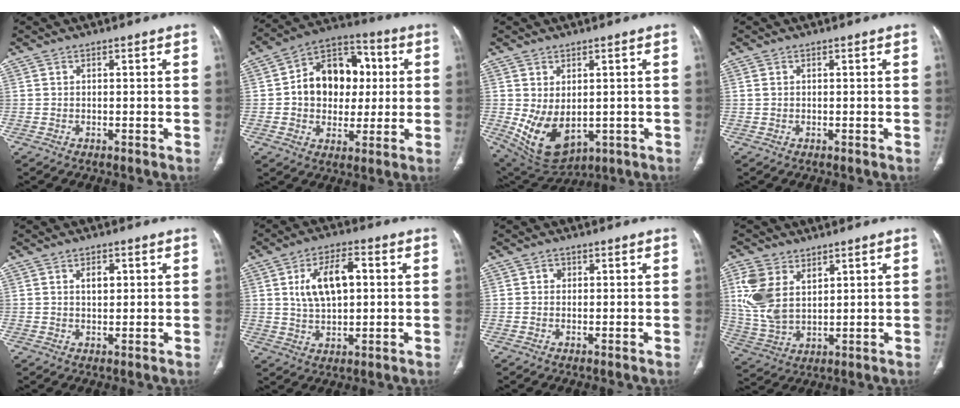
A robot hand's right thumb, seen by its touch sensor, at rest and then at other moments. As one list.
[{"total": 16.0, "force": [1.6, 12.0, 10.5], "torque": [-0.109, 0.022, 0.020]}, {"total": 10.8, "force": [-1.2, 6.8, 8.4], "torque": [-0.137, -0.009, 0.012]}, {"total": 0.7, "force": [0.2, 0.6, 0.4], "torque": [-0.005, 0.004, 0.005]}, {"total": 2.9, "force": [0.9, 1.8, 2.1], "torque": [-0.022, -0.001, 0.014]}, {"total": 10.7, "force": [2.0, 5.7, 8.8], "torque": [-0.146, 0.008, 0.038]}, {"total": 1.1, "force": [0.2, 1.0, 0.4], "torque": [0.000, 0.003, 0.001]}, {"total": 11.1, "force": [4.2, 7.1, 7.4], "torque": [-0.150, -0.012, 0.094]}]